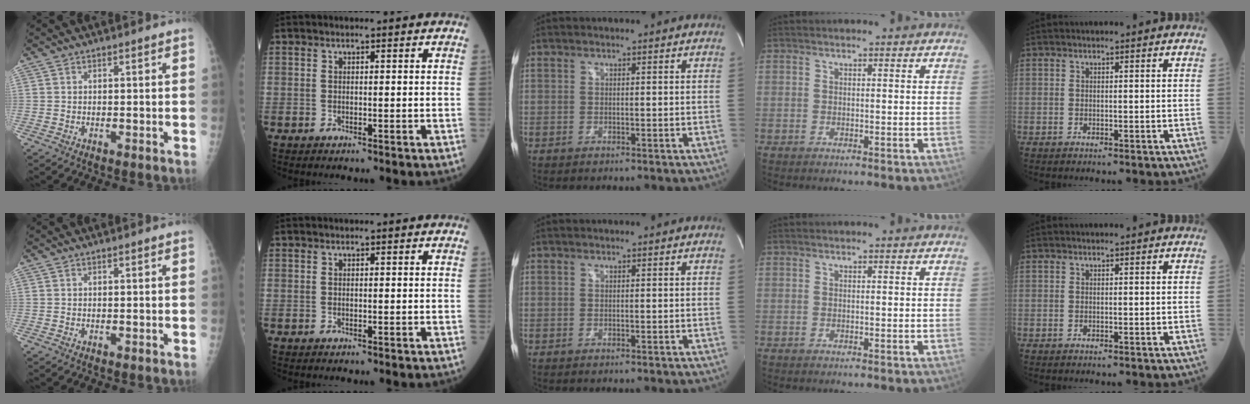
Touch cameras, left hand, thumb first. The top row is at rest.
{}